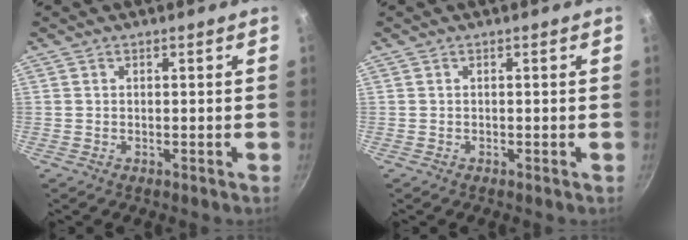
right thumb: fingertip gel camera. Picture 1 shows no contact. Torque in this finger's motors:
{"motor_torque": [-0.31, 1.36, -0.35, 0.03, 0.03]}